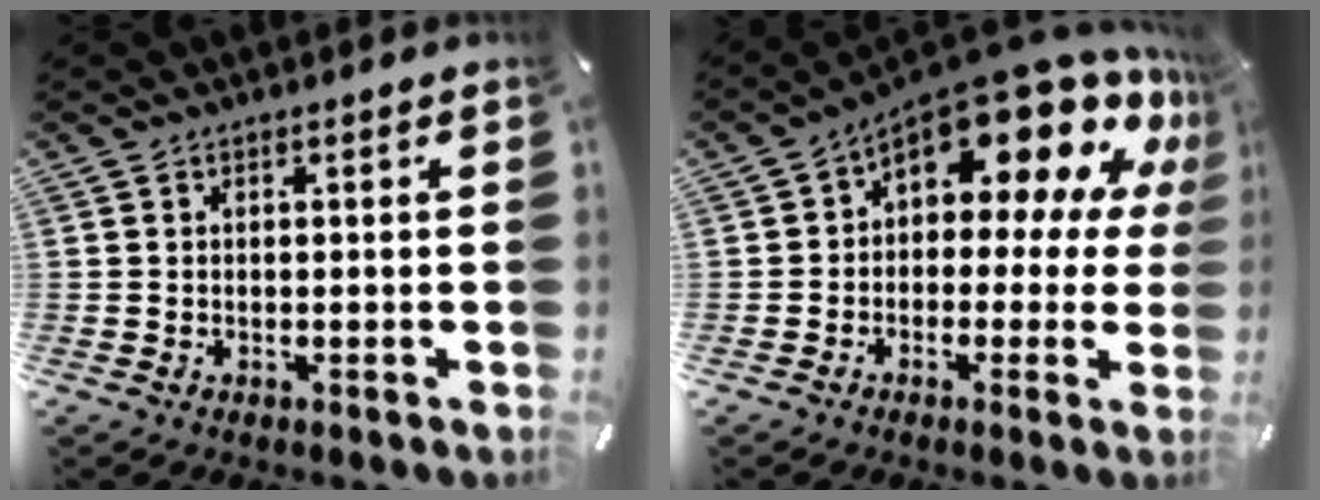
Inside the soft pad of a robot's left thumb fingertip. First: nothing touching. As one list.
[{"total": 17.5, "force": [10.0, 8.9, 11.2], "torque": [-0.163, -0.079, 0.170]}]